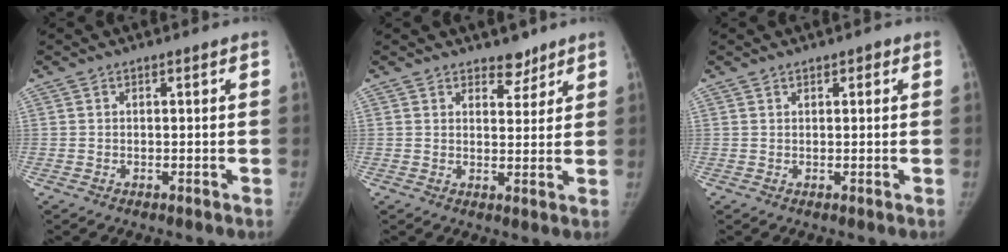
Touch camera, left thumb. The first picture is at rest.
{"total": 3.8, "force": [3.0, 2.0, 1.0], "torque": [0.012, -0.021, 0.045]}
{"total": 1.2, "force": [0.7, 0.7, 0.6], "torque": [0.002, -0.001, 0.006]}